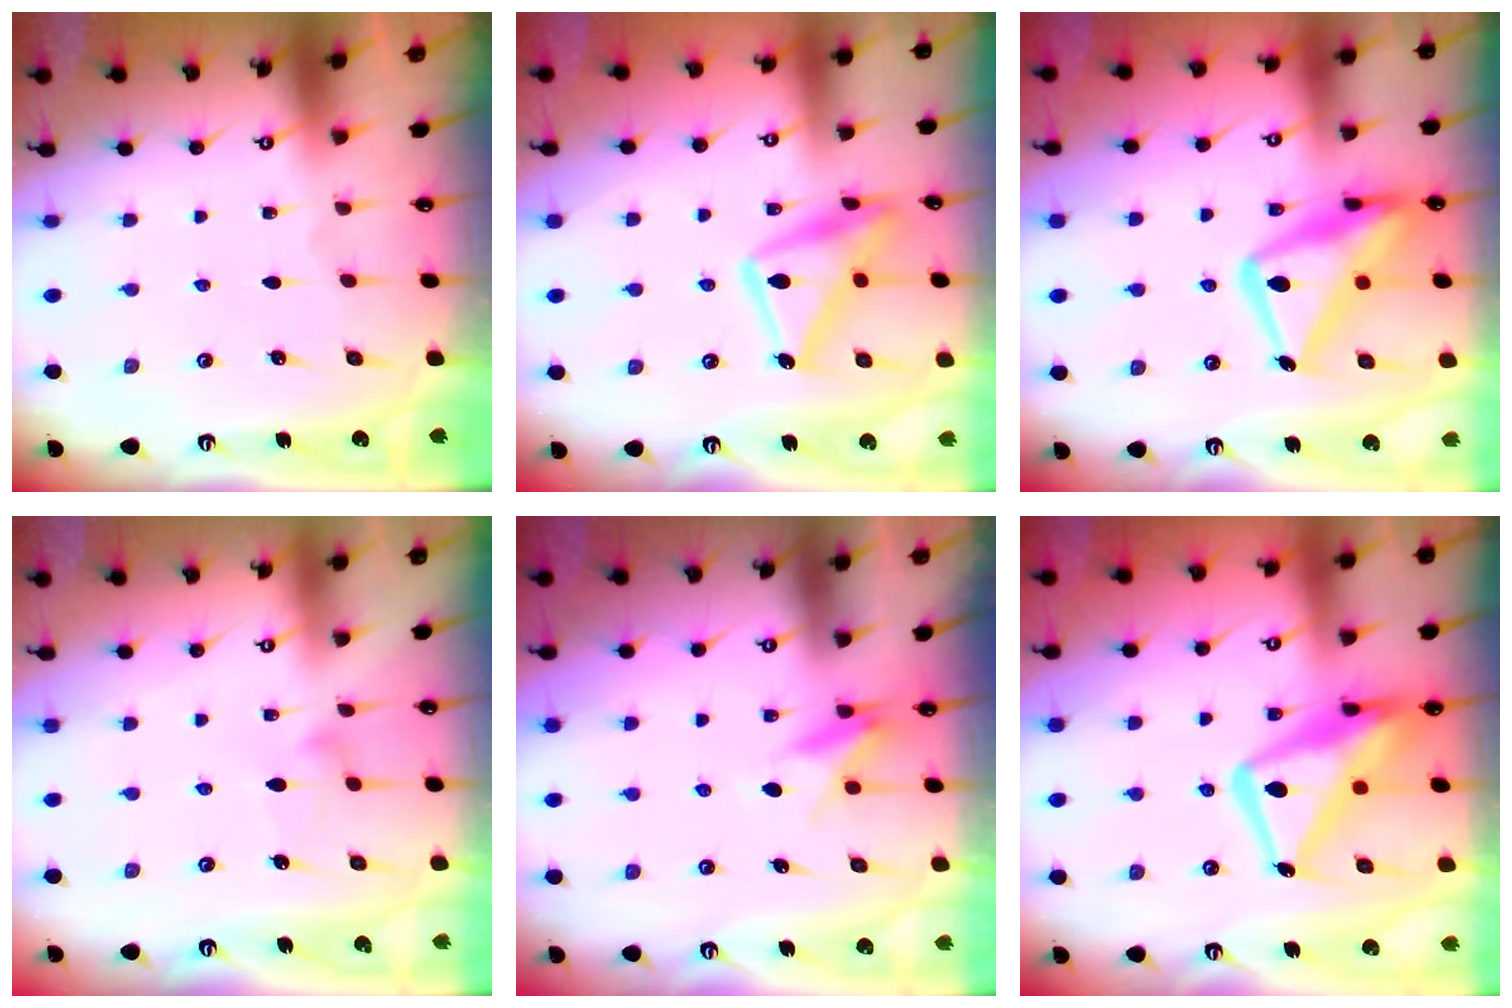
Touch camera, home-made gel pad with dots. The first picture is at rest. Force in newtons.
{"total": 18.1, "press": 18.1, "slide": 1.2}
{"total": 19.6, "press": 19.5, "slide": 1.6}
{"total": 5.2, "press": 5.2, "slide": 0.2}
{"total": 8.4, "press": 8.3, "slide": 1.5}
{"total": 16.7, "press": 16.7, "slide": 1.5}